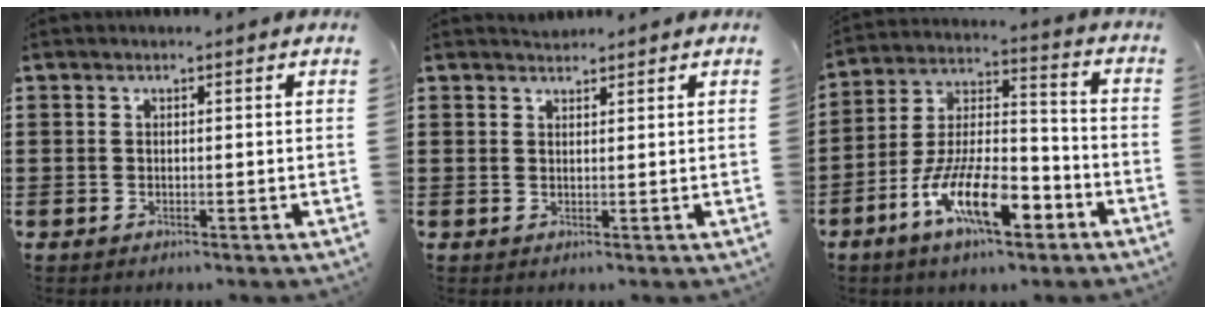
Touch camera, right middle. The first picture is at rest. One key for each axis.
{"total": 1.3, "fx": 1.3, "fy": 0.3, "fz": -0.2, "tx": 0.000, "ty": 0.002, "tz": 0.025}
{"total": 13.5, "fx": -7.6, "fy": 4.7, "fz": 10.1, "tx": -0.206, "ty": 0.015, "tz": -0.146}